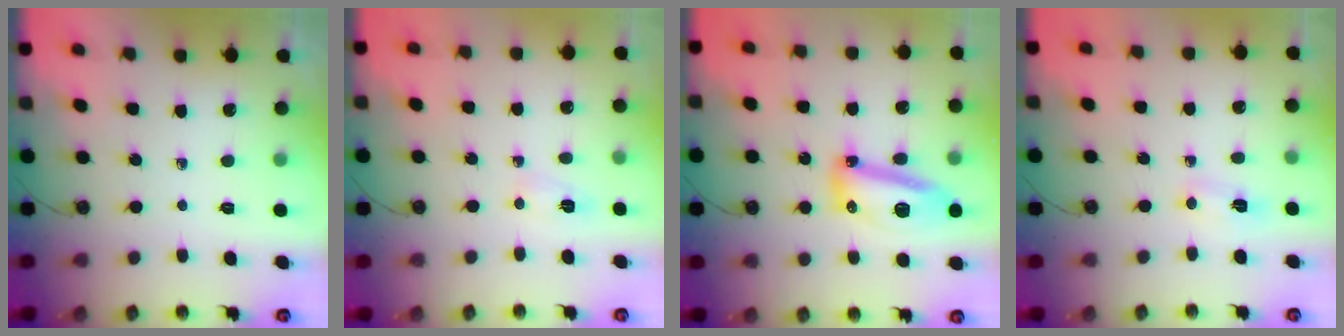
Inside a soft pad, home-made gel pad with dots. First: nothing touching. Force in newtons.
{"total": 2.9, "press": 2.7, "slide": 1.2}
{"total": 13.0, "press": 12.9, "slide": 1.7}
{"total": 4.9, "press": 3.8, "slide": 3.1}